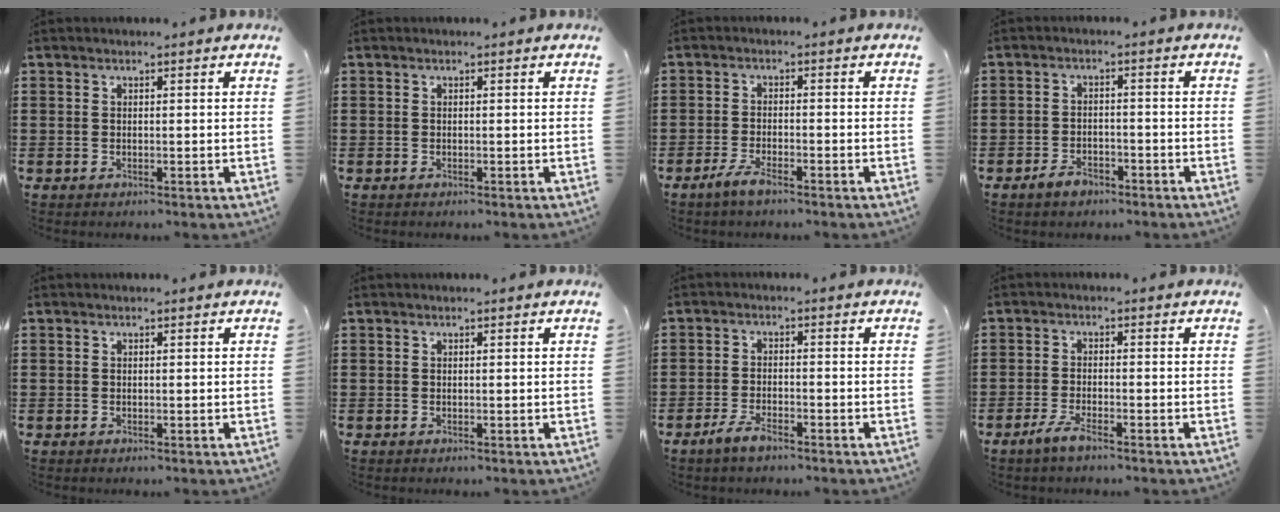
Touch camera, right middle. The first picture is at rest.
{"total": 0.0}
{"total": 3.2, "force": [-2.3, 0.6, 2.1], "torque": [-0.049, 0.000, -0.048]}
{"total": 2.7, "force": [-2.2, 1.3, 0.9], "torque": [-0.018, 0.005, -0.045]}
{"total": 0.0}
{"total": 0.0}
{"total": 3.4, "force": [-2.4, 1.1, 2.1], "torque": [-0.048, 0.002, -0.051]}
{"total": 3.0, "force": [-2.1, 0.5, 2.1], "torque": [-0.048, 0.000, -0.045]}